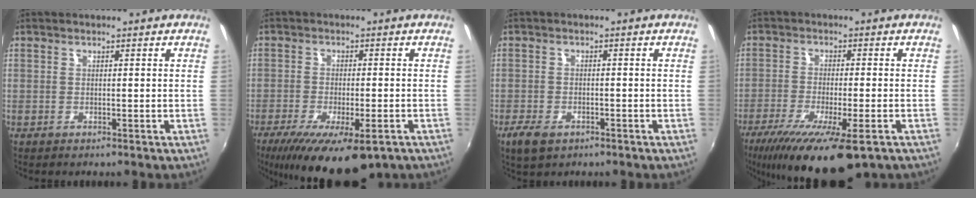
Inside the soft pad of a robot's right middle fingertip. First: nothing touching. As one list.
[{"total": 16.2, "force": [-10.3, 5.3, 11.4], "torque": [-0.217, -0.053, -0.155]}, {"total": 5.0, "force": [-3.0, 2.6, 2.9], "torque": [-0.073, -0.013, -0.054]}, {"total": 16.9, "force": [-10.9, 3.6, 12.4], "torque": [-0.238, -0.063, -0.175]}]